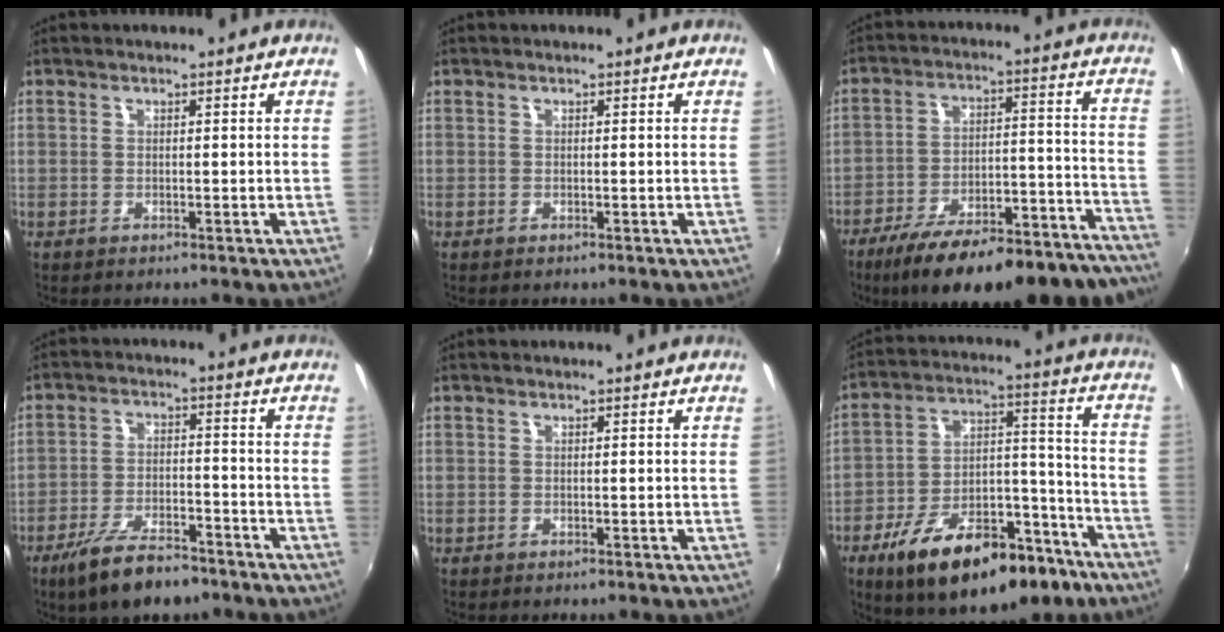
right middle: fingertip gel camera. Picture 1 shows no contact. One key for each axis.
{"total": 0.0}
{"total": 27.3, "fx": -22.9, "fy": 7.1, "fz": 13.1, "tx": -0.206, "ty": -0.015, "tz": -0.305}
{"total": 10.8, "fx": -8.0, "fy": 3.5, "fz": 6.4, "tx": -0.141, "ty": -0.016, "tz": -0.136}
{"total": 0.0}
{"total": 23.4, "fx": -14.6, "fy": 10.8, "fz": 14.9, "tx": -0.249, "ty": 0.009, "tz": -0.208}